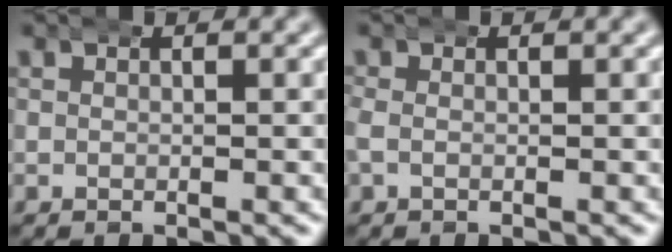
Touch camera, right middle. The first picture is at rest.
{"total": 1.3, "force": [-0.3, 1.0, 0.8], "torque": [-0.033, -0.003, -0.009]}